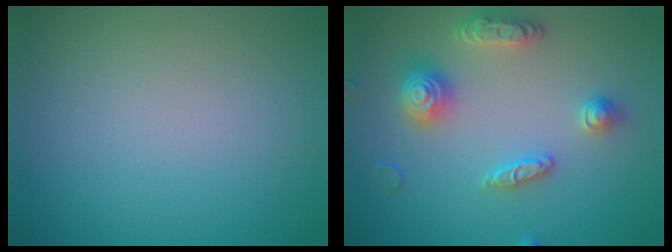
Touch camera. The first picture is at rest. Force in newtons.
{"total": 3.8, "press": 3.7, "slide": 0.6}